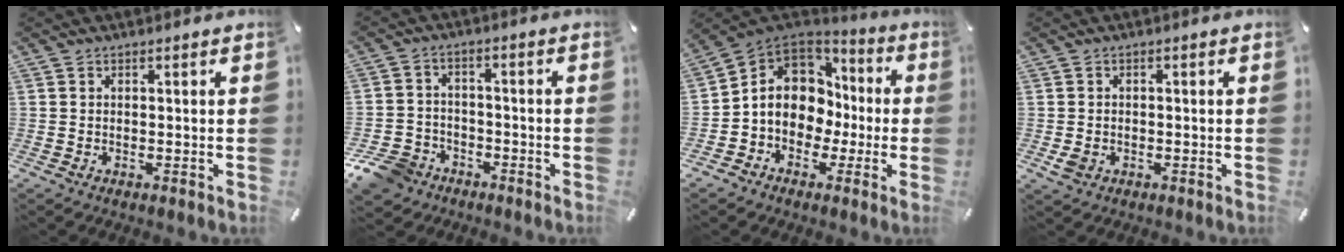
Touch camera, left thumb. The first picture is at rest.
{"total": 8.0, "force": [-5.3, 5.5, 2.1], "torque": [-0.055, 0.037, -0.103]}
{"total": 11.0, "force": [-1.2, 9.8, 5.0], "torque": [-0.101, 0.005, -0.017]}
{"total": 2.3, "force": [-0.7, 1.8, 1.3], "torque": [-0.029, -0.001, -0.014]}